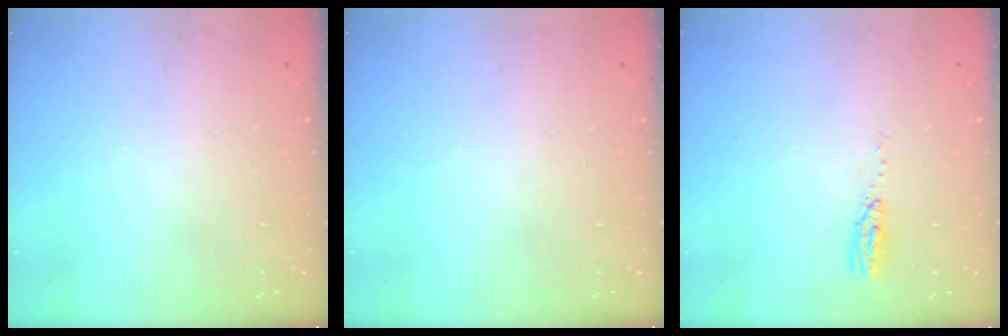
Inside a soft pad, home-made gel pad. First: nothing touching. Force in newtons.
{"total": 0.0}
{"total": 4.4, "press": 4.1, "slide": 1.6}